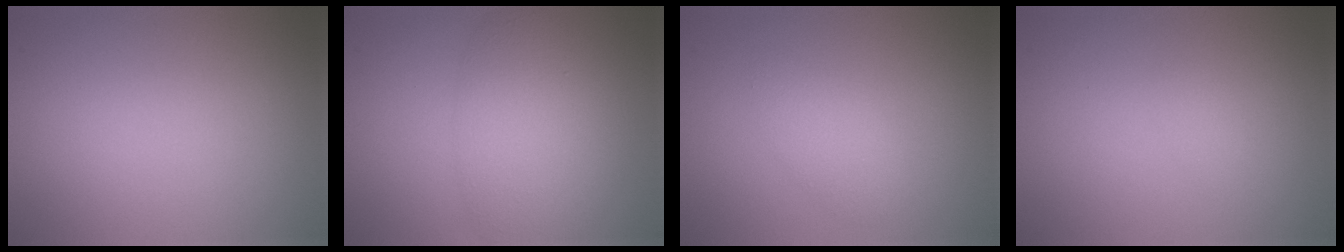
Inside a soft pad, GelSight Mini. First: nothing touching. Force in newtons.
{"total": 5.2, "press": 5.2, "slide": 0.2}
{"total": 1.8, "press": 1.8, "slide": 0.1}
{"total": 0.5, "press": 0.5, "slide": 0.0}